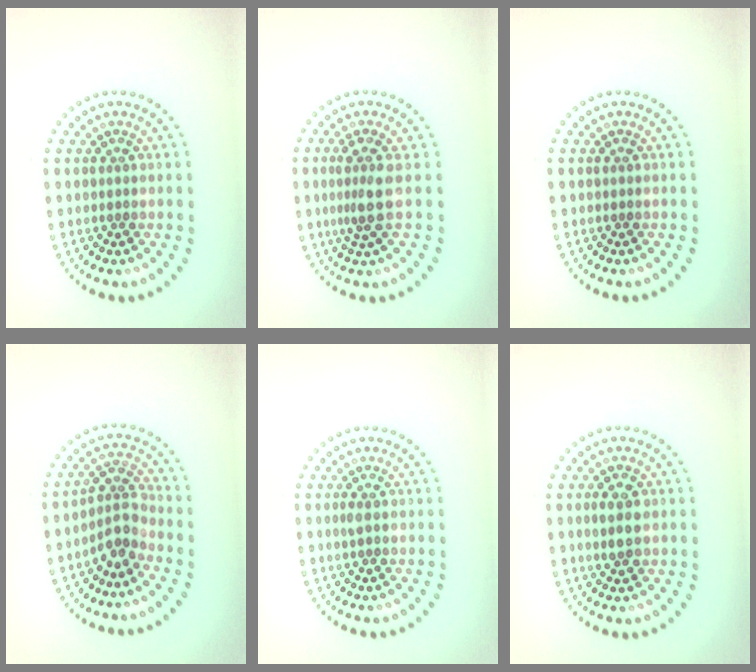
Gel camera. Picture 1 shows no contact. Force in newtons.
{"total": 2.7, "press": 2.1, "slide": 1.7}
{"total": 0.0}
{"total": 2.7, "press": 2.0, "slide": 1.8}
{"total": 0.5, "press": 0.5, "slide": 0.3}
{"total": 2.2, "press": 2.2, "slide": 0.0}